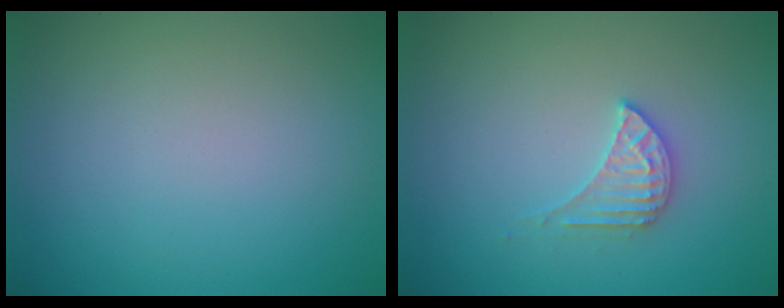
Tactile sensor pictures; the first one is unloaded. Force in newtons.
{"total": 2.3, "press": 2.3, "slide": 0.3}